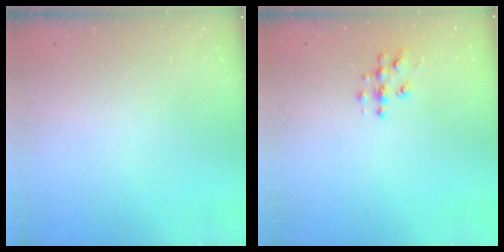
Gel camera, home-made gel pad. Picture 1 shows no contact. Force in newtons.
{"total": 7.0, "press": 7.0, "slide": 0.3}